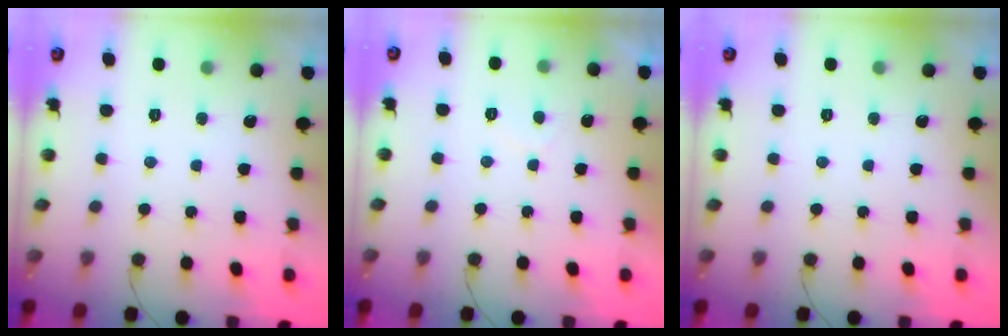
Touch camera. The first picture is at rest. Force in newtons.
{"total": 1.9, "press": 1.7, "slide": 0.7}
{"total": 0.0}